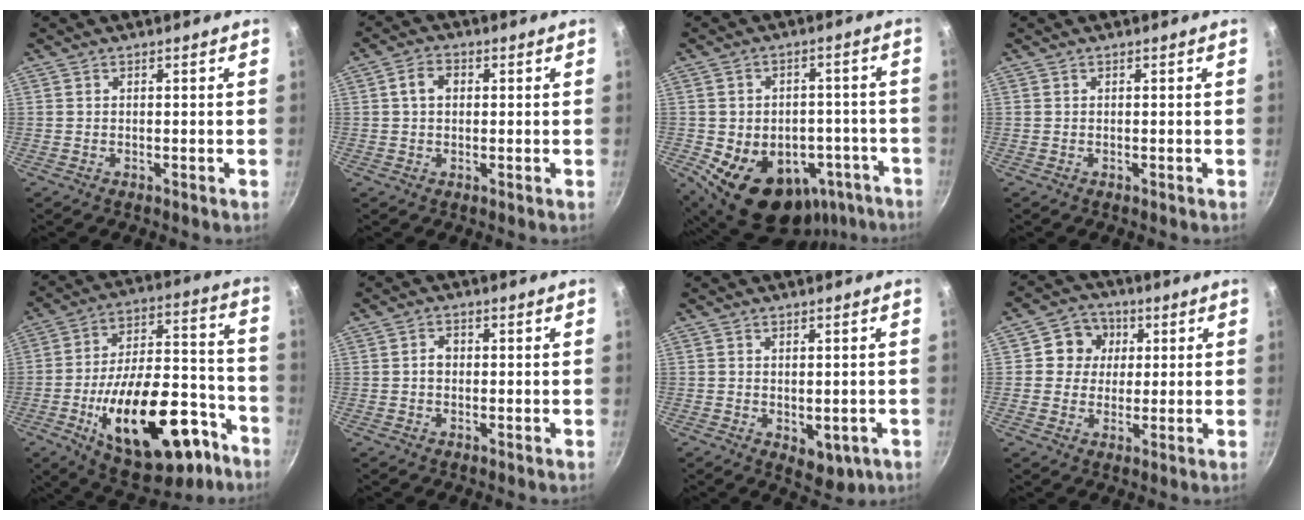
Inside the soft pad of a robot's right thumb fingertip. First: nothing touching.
{"total": 4.2, "force": [0.7, 3.0, 2.8], "torque": [-0.039, 0.011, 0.007]}
{"total": 19.2, "force": [-8.4, 13.7, 10.5], "torque": [-0.130, 0.034, -0.091]}
{"total": 0.0}
{"total": 27.9, "force": [-12.3, 13.8, 20.9], "torque": [-0.285, 0.076, -0.163]}
{"total": 2.3, "force": [0.0, 1.8, 1.5], "torque": [-0.016, 0.009, -0.001]}
{"total": 5.3, "force": [-1.1, 3.4, 3.9], "torque": [-0.040, -0.006, -0.006]}
{"total": 7.3, "force": [1.7, 6.8, 2.2], "torque": [0.007, 0.007, 0.016]}